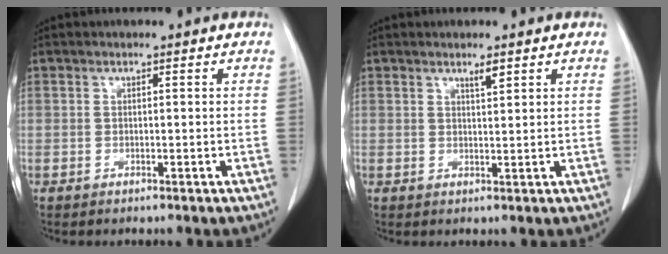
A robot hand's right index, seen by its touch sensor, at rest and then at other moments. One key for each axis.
{"total": 1.5, "fx": 1.1, "fy": 0.1, "fz": 1.1, "tx": -0.020, "ty": -0.003, "tz": 0.021}